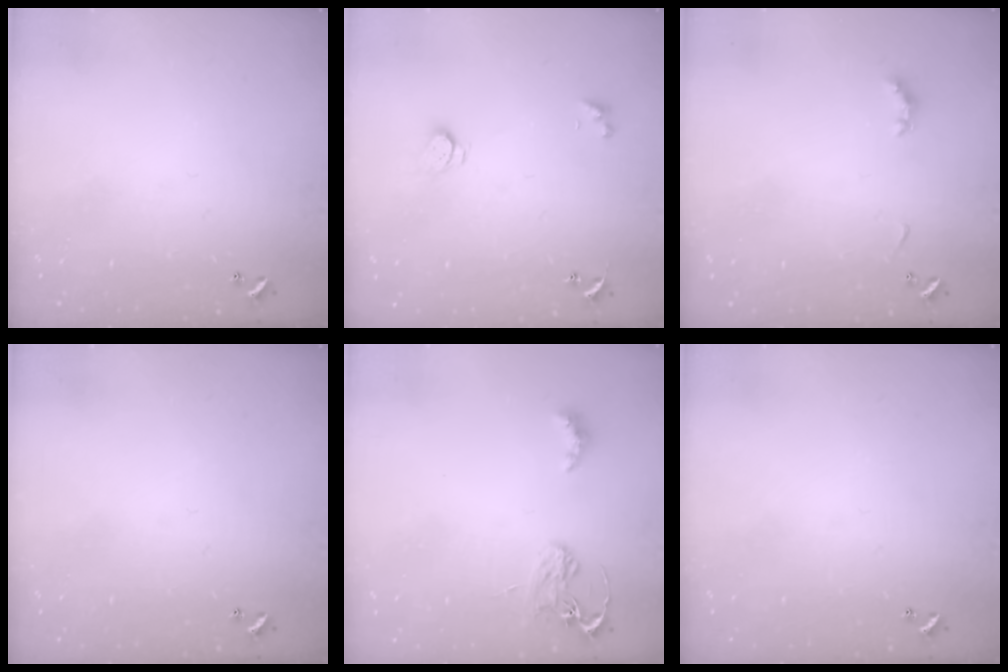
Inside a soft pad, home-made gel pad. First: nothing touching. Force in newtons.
{"total": 2.7, "press": 2.7, "slide": 0.3}
{"total": 2.9, "press": 2.8, "slide": 0.6}
{"total": 0.0}
{"total": 2.9, "press": 2.8, "slide": 0.6}
{"total": 0.0}